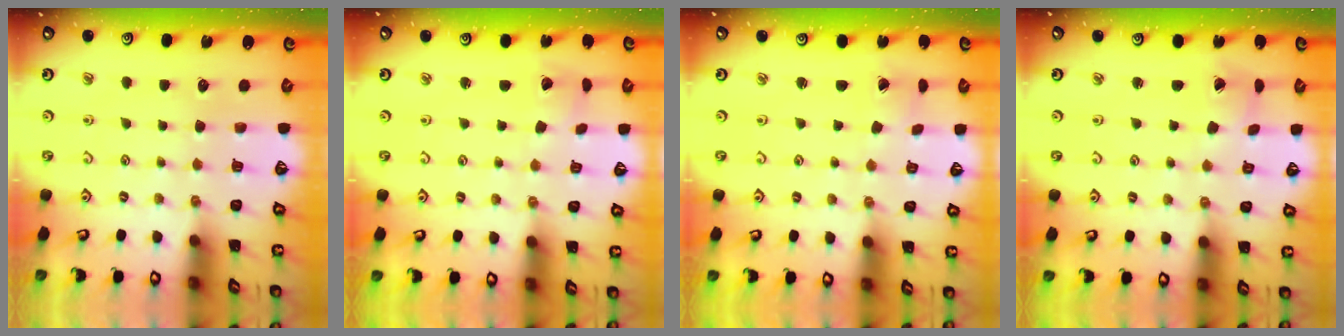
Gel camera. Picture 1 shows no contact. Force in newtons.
{"total": 2.9, "press": 2.9, "slide": 0.2}
{"total": 1.4, "press": 1.4, "slide": 0.3}
{"total": 1.7, "press": 1.7, "slide": 0.2}